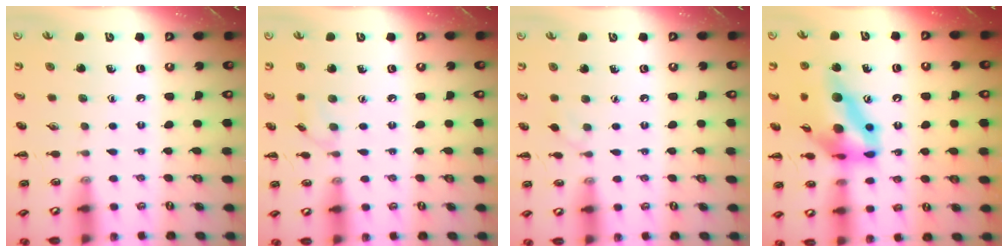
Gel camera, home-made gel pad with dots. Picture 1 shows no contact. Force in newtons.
{"total": 5.4, "press": 5.0, "slide": 2.0}
{"total": 2.9, "press": 2.6, "slide": 1.1}
{"total": 15.1, "press": 14.2, "slide": 5.0}